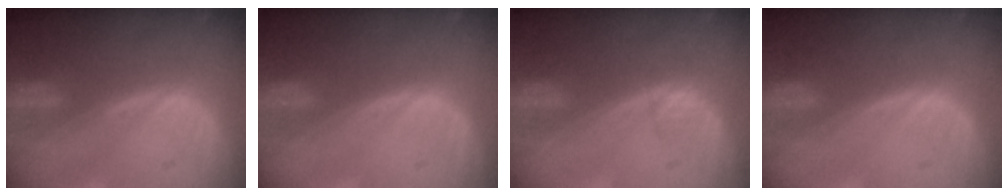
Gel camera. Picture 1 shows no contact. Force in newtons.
{"total": 0.0}
{"total": 1.1, "press": 1.0, "slide": 0.4}
{"total": 0.6, "press": 0.0, "slide": 0.6}